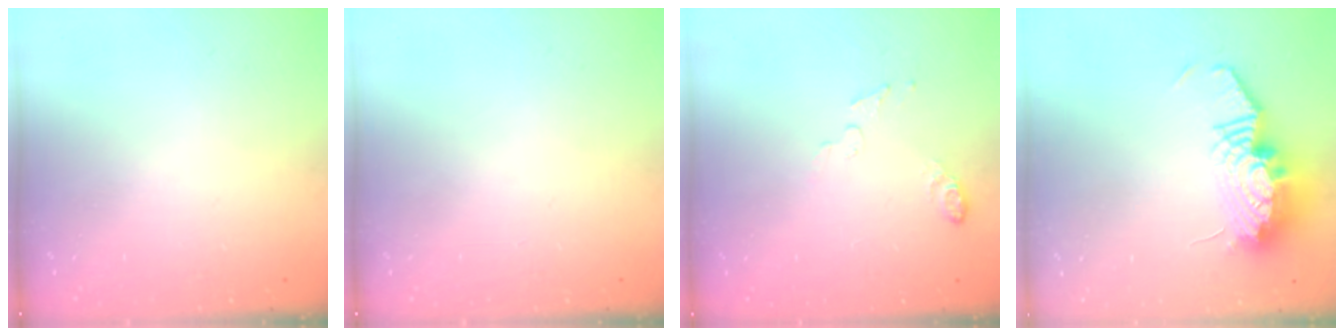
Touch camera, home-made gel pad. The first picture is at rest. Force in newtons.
{"total": 0.0}
{"total": 6.3, "press": 6.2, "slide": 1.1}
{"total": 15.1, "press": 15.1, "slide": 1.3}